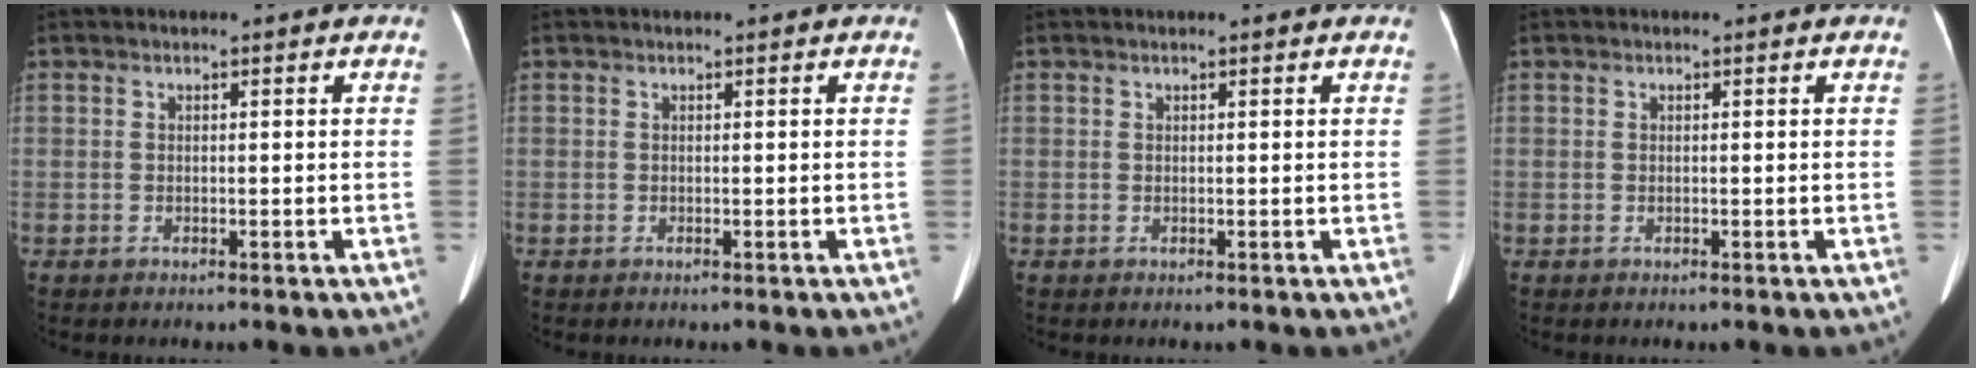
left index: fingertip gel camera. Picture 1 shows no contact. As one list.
[{"total": 0.0}, {"total": 0.7, "force": [0.6, 0.0, 0.2], "torque": [-0.002, 0.015, 0.009]}, {"total": 0.0}]